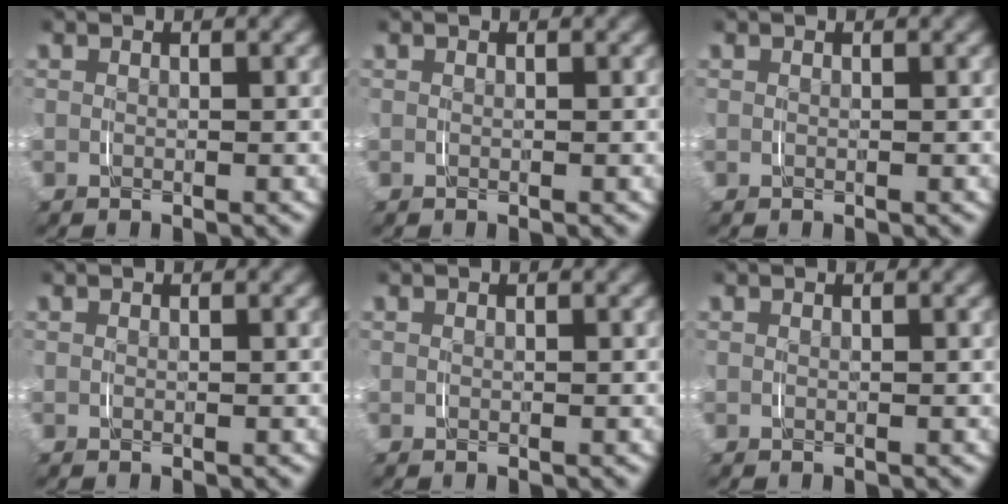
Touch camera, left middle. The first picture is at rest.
{"total": 0.0}
{"total": 0.0}
{"total": 0.0}
{"total": 0.0}
{"total": 0.0}